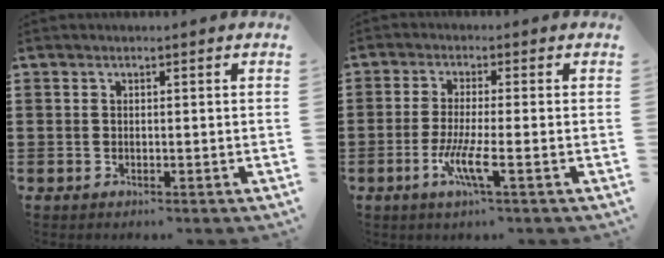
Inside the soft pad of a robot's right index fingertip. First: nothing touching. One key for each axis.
{"total": 5.4, "fx": -2.2, "fy": 0.0, "fz": 5.0, "tx": -0.103, "ty": -0.017, "tz": -0.044}